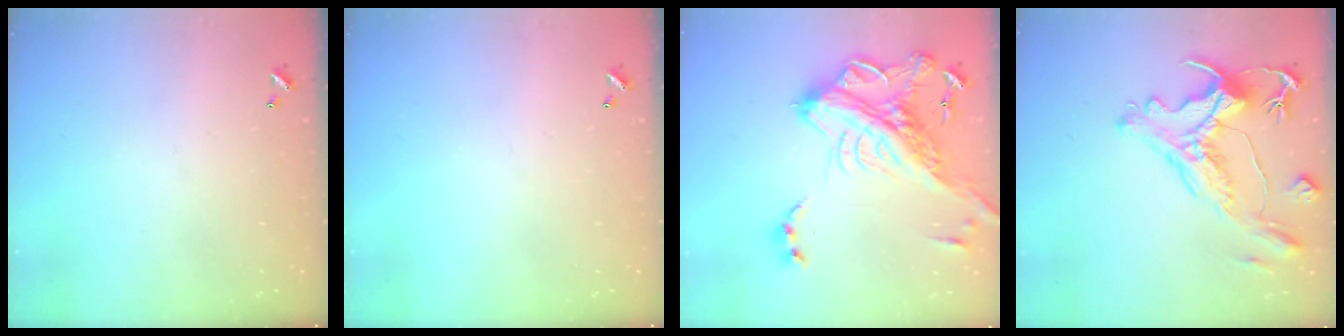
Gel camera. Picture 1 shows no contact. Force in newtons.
{"total": 0.0}
{"total": 15.6, "press": 15.3, "slide": 2.8}
{"total": 2.8, "press": 2.4, "slide": 1.5}